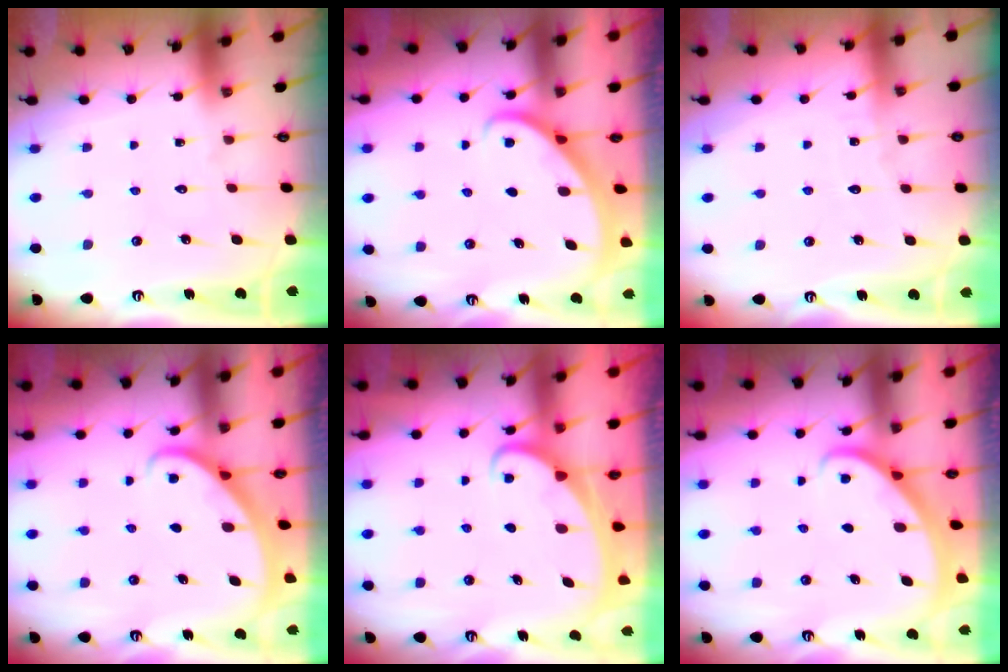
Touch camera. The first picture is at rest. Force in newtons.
{"total": 1.8, "press": 1.8, "slide": 0.1}
{"total": 2.3, "press": 2.3, "slide": 0.2}
{"total": 2.1, "press": 2.1, "slide": 0.2}
{"total": 2.0, "press": 2.0, "slide": 0.2}
{"total": 1.8, "press": 1.8, "slide": 0.1}